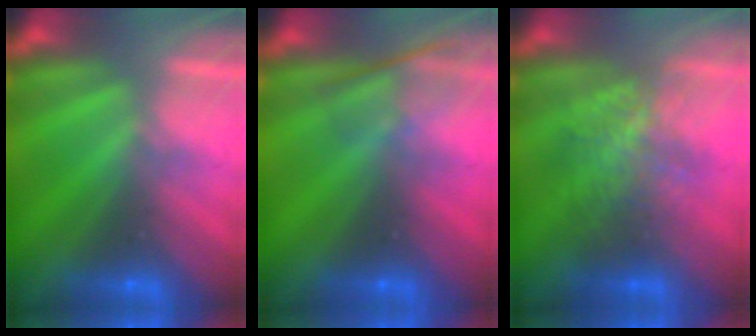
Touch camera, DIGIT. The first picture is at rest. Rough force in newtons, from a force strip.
{"total": 2.4}
{"total": 2.2}